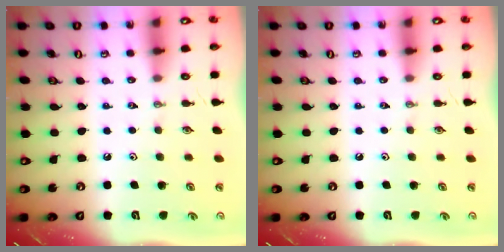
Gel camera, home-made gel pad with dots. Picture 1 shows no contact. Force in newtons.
{"total": 0.0}